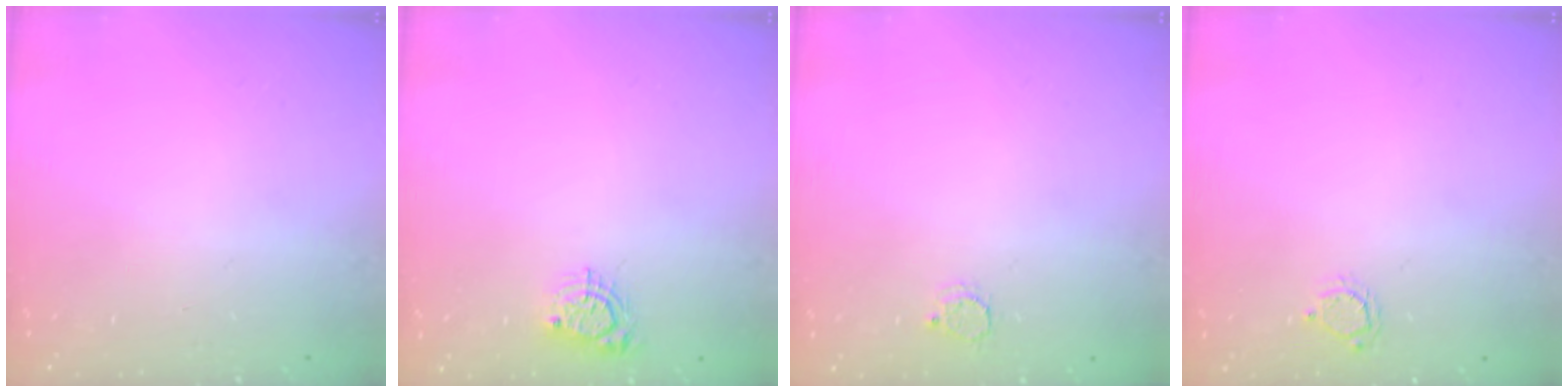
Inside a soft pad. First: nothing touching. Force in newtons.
{"total": 4.8, "press": 4.8, "slide": 0.4}
{"total": 2.5, "press": 2.5, "slide": 0.3}
{"total": 3.4, "press": 3.4, "slide": 0.3}